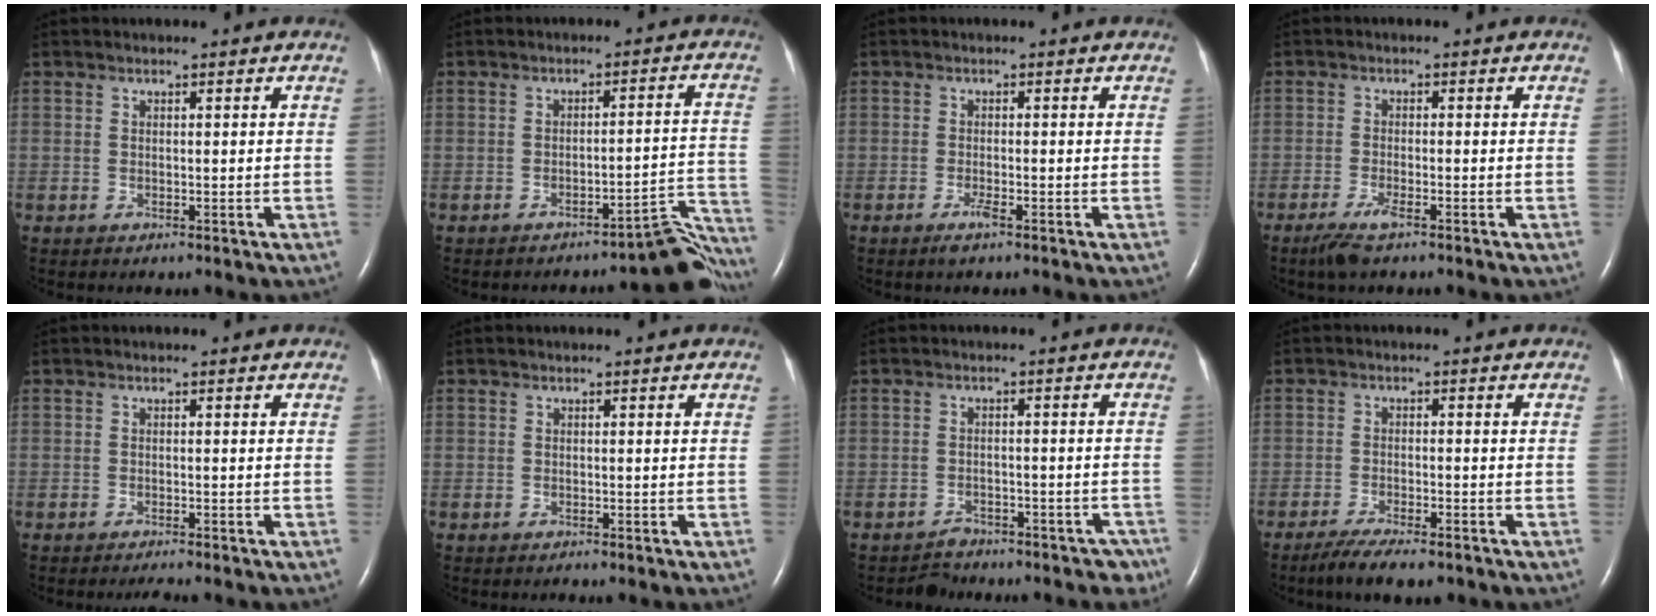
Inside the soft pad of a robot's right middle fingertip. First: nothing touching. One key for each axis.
{"total": 8.7, "fx": -8.1, "fy": 0.7, "fz": 3.0, "tx": 0.008, "ty": 0.046, "tz": -0.100}
{"total": 1.6, "fx": -1.1, "fy": 0.0, "fz": 1.2, "tx": -0.031, "ty": -0.004, "tz": -0.022}
{"total": 3.3, "fx": -2.3, "fy": 0.5, "fz": 2.3, "tx": -0.060, "ty": -0.008, "tz": -0.045}
{"total": 1.3, "fx": -1.1, "fy": -0.3, "fz": 0.5, "tx": -0.011, "ty": -0.002, "tz": -0.018}
{"total": 0.0}
{"total": 6.1, "fx": -5.2, "fy": 3.2, "fz": 0.4, "tx": 0.021, "ty": 0.020, "tz": -0.063}
{"total": 6.3, "fx": -4.8, "fy": 1.4, "fz": 3.8, "tx": -0.064, "ty": -0.012, "tz": -0.076}